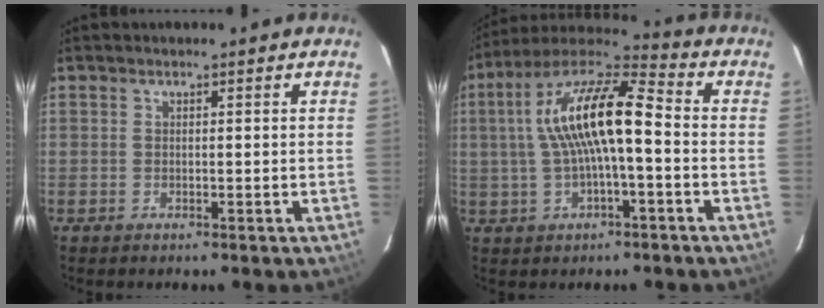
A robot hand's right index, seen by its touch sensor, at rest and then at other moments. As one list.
[{"total": 14.8, "force": [0.1, 4.0, 14.3], "torque": [-0.265, 0.024, -0.004]}]